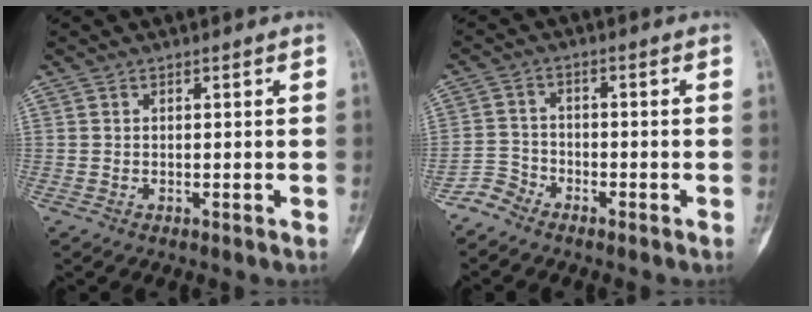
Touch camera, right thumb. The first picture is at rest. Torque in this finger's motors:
{"motor_torque": [2.59, 2.42, -0.38, -0.33, -0.02]}